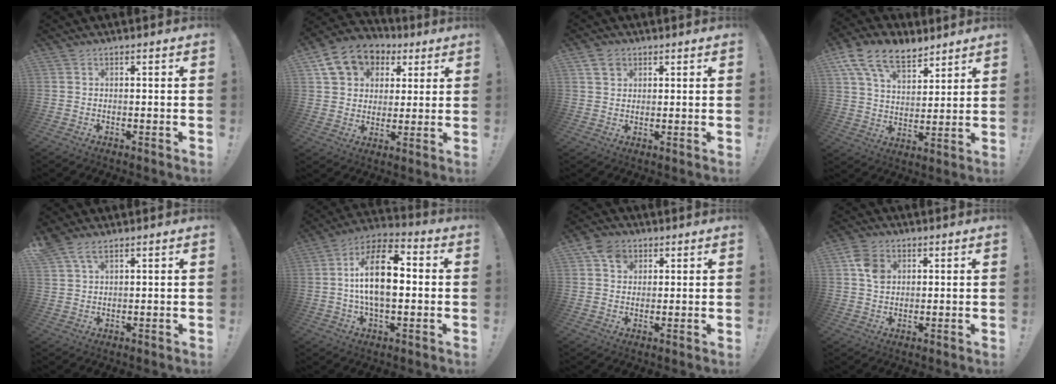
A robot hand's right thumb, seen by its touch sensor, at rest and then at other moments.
{"total": 13.5, "force": [6.5, 10.5, 5.5], "torque": [-0.085, -0.031, 0.128]}
{"total": 4.9, "force": [2.7, 3.6, 2.0], "torque": [-0.027, -0.004, 0.051]}
{"total": 14.7, "force": [9.5, 8.3, 7.5], "torque": [-0.141, -0.048, 0.181]}
{"total": 4.7, "force": [3.4, 1.8, 2.6], "torque": [-0.050, -0.016, 0.066]}
{"total": 17.1, "force": [0.5, 9.0, 14.6], "torque": [-0.254, 0.015, 0.002]}
{"total": 6.9, "force": [3.1, 5.5, 2.8], "torque": [-0.041, -0.006, 0.061]}
{"total": 7.4, "force": [2.2, 5.7, 4.2], "torque": [-0.067, 0.004, 0.044]}